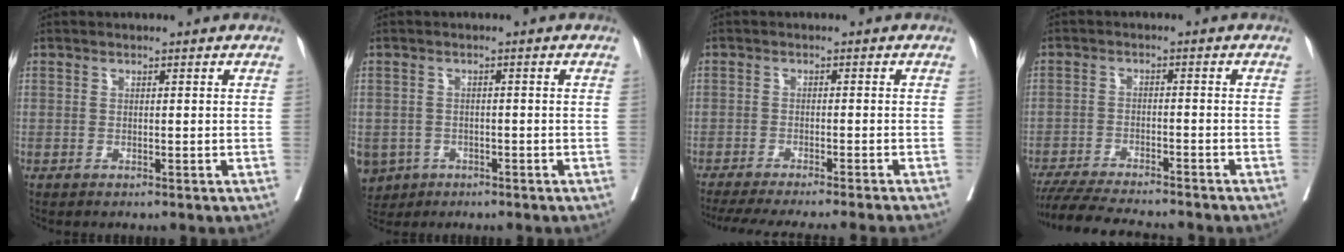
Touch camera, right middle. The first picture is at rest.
{"total": 7.2, "force": [-3.8, 5.9, 1.6], "torque": [-0.050, 0.001, -0.057]}
{"total": 16.4, "force": [-14.6, -0.9, 7.3], "torque": [-0.104, -0.046, -0.205]}
{"total": 13.8, "force": [-12.4, 1.1, 5.9], "torque": [-0.091, -0.024, -0.186]}